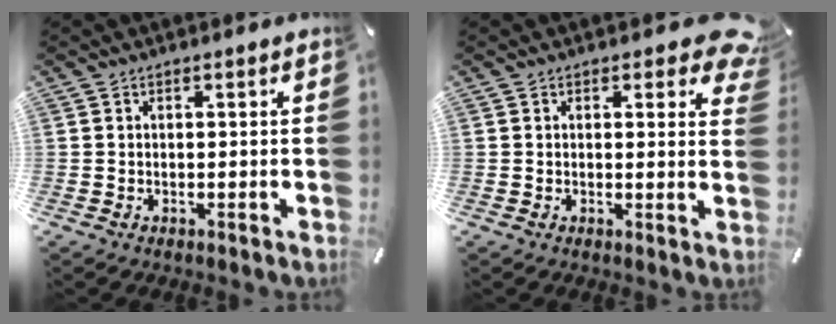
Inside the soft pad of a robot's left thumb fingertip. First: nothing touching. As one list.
[{"total": 5.5, "force": [3.1, 2.8, 3.5], "torque": [-0.029, -0.016, 0.048]}]